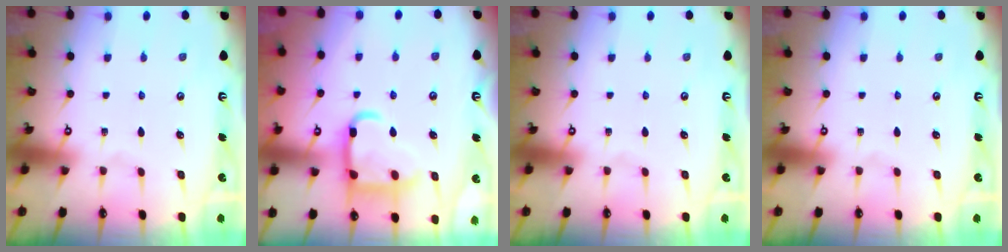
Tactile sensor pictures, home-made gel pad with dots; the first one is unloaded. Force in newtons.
{"total": 16.2, "press": 16.2, "slide": 1.5}
{"total": 0.0}
{"total": 0.0}